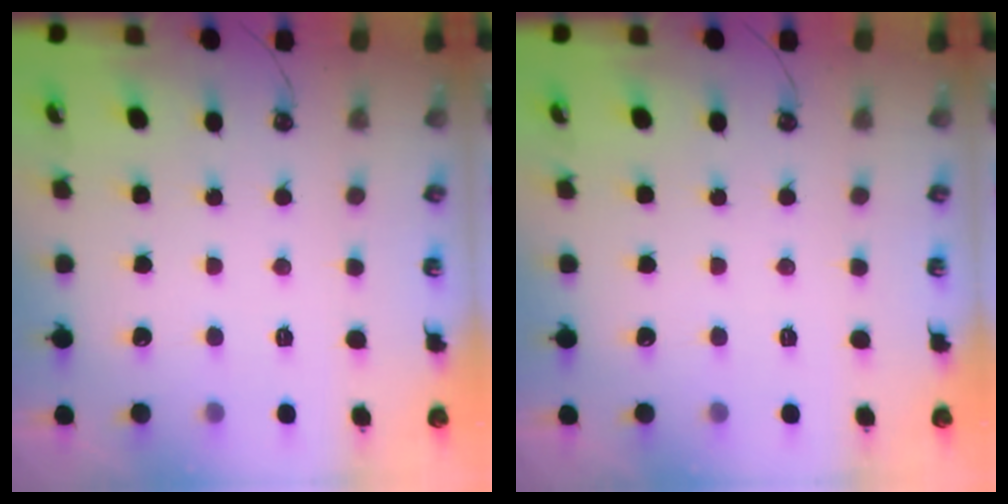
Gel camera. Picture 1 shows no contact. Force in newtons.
{"total": 0.0}